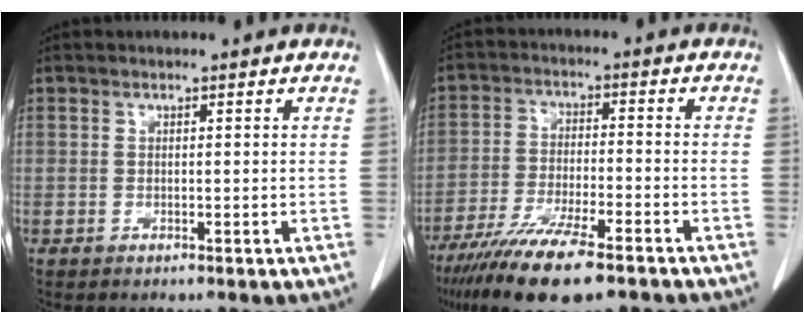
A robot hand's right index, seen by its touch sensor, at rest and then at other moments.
{"total": 14.4, "force": [-10.4, 2.4, 9.6], "torque": [-0.180, -0.036, -0.176]}